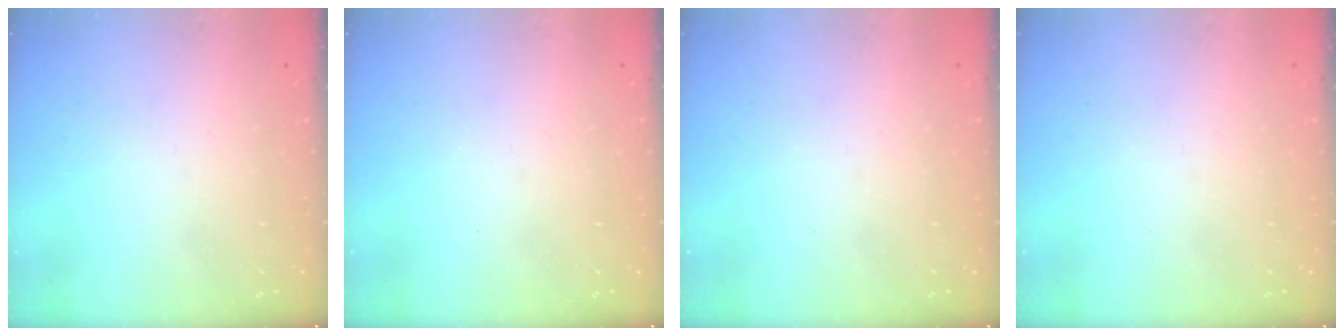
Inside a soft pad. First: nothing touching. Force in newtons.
{"total": 0.0}
{"total": 0.0}
{"total": 0.0}